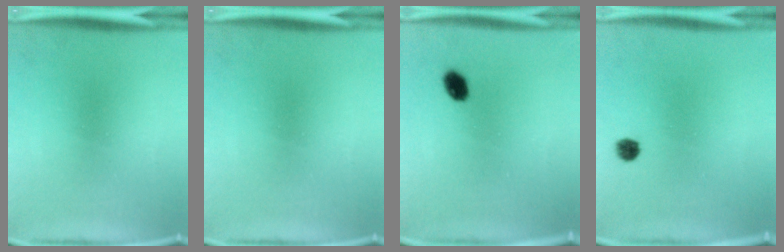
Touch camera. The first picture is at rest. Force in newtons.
{"total": 0.0}
{"total": 3.5}
{"total": 2.2}